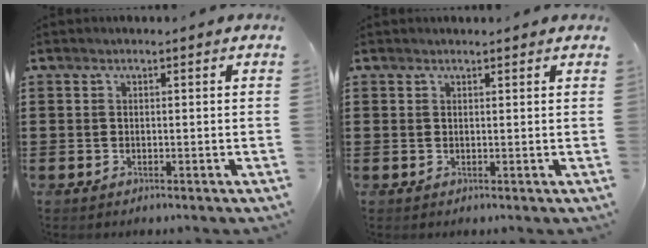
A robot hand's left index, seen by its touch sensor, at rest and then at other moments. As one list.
[{"total": 0.6, "force": [0.6, 0.1, 0.1], "torque": [-0.004, 0.002, 0.012]}]